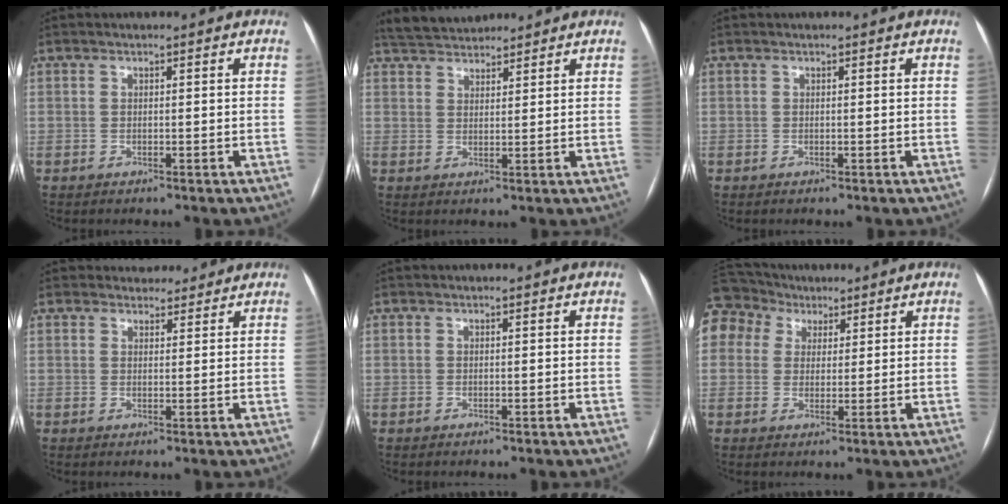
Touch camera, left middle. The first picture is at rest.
{"total": 6.2, "force": [5.9, 1.4, 1.5], "torque": [-0.029, 0.031, 0.106]}
{"total": 0.0}
{"total": 3.5, "force": [3.1, 1.5, -0.1], "torque": [0.007, 0.007, 0.040]}
{"total": 0.0}
{"total": 9.6, "force": [5.5, 7.5, 2.2], "torque": [-0.063, 0.051, 0.110]}